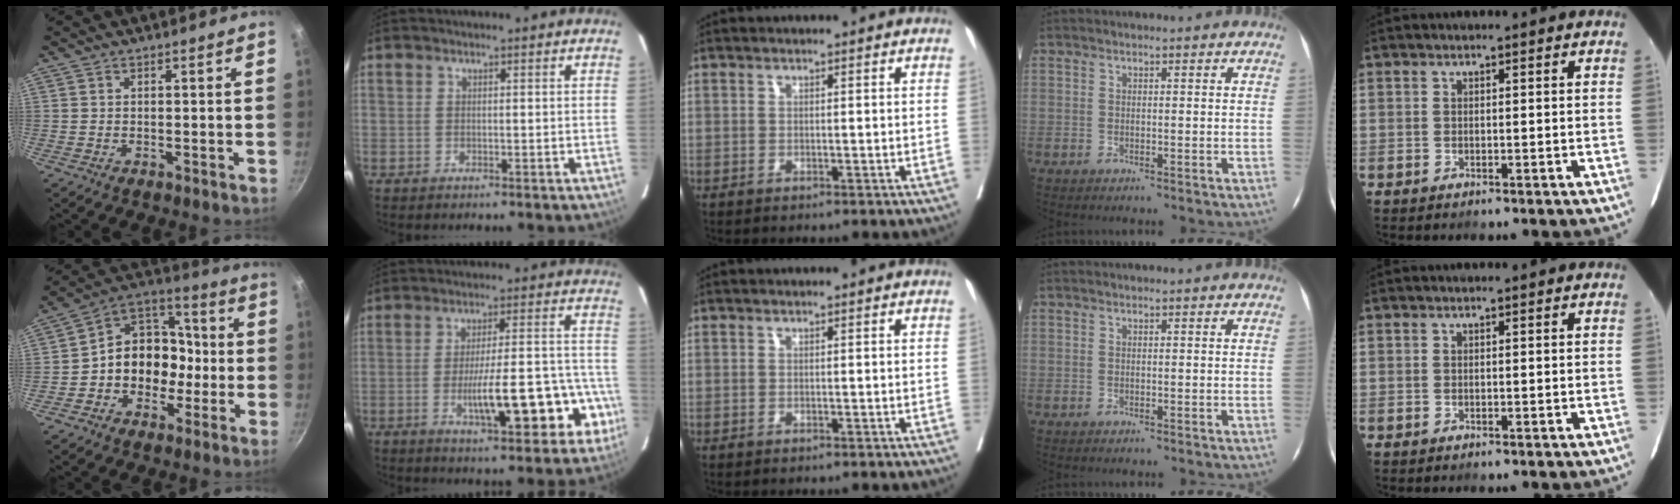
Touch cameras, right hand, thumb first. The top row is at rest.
{"thumb": {"total": 14.5, "force": [-2.3, 11.2, 8.9], "torque": [-0.091, 0.048, -0.049]}, "index": {"total": 14.6, "force": [-5.0, 3.5, 13.3], "torque": [-0.179, 0.030, -0.062]}}